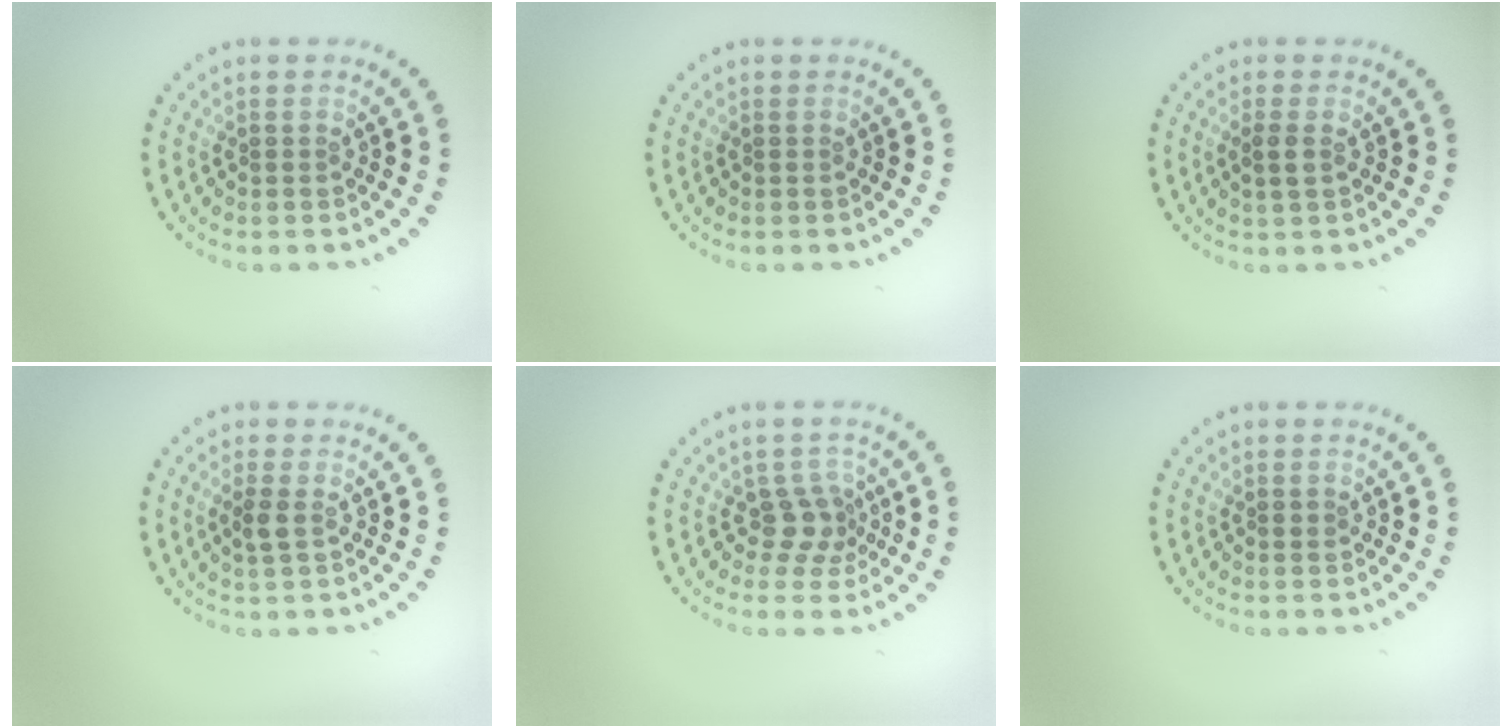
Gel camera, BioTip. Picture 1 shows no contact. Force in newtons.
{"total": 0.0}
{"total": 1.2, "press": 1.2, "slide": 0.3}
{"total": 1.3, "press": 1.2, "slide": 0.4}
{"total": 2.4, "press": 1.8, "slide": 1.6}
{"total": 0.5, "press": 0.5, "slide": 0.0}